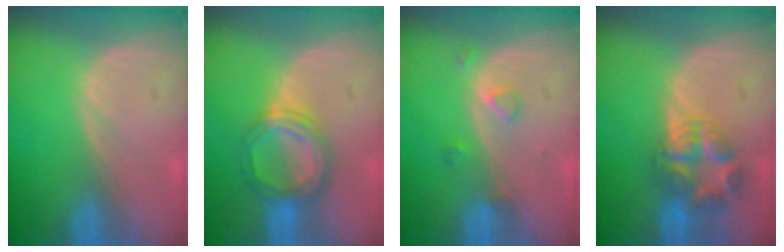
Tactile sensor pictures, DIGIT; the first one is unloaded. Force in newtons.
{"total": 6.4, "press": 5.7, "slide": 3.0}
{"total": 2.1, "press": 2.1, "slide": 0.1}
{"total": 6.7, "press": 6.4, "slide": 1.8}